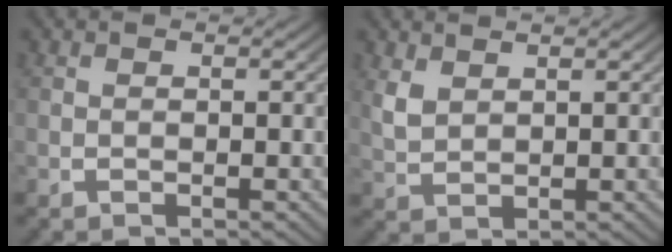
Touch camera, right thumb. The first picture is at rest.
{"total": 2.3, "force": [1.7, 1.0, 1.1], "torque": [-0.026, 0.001, 0.043]}